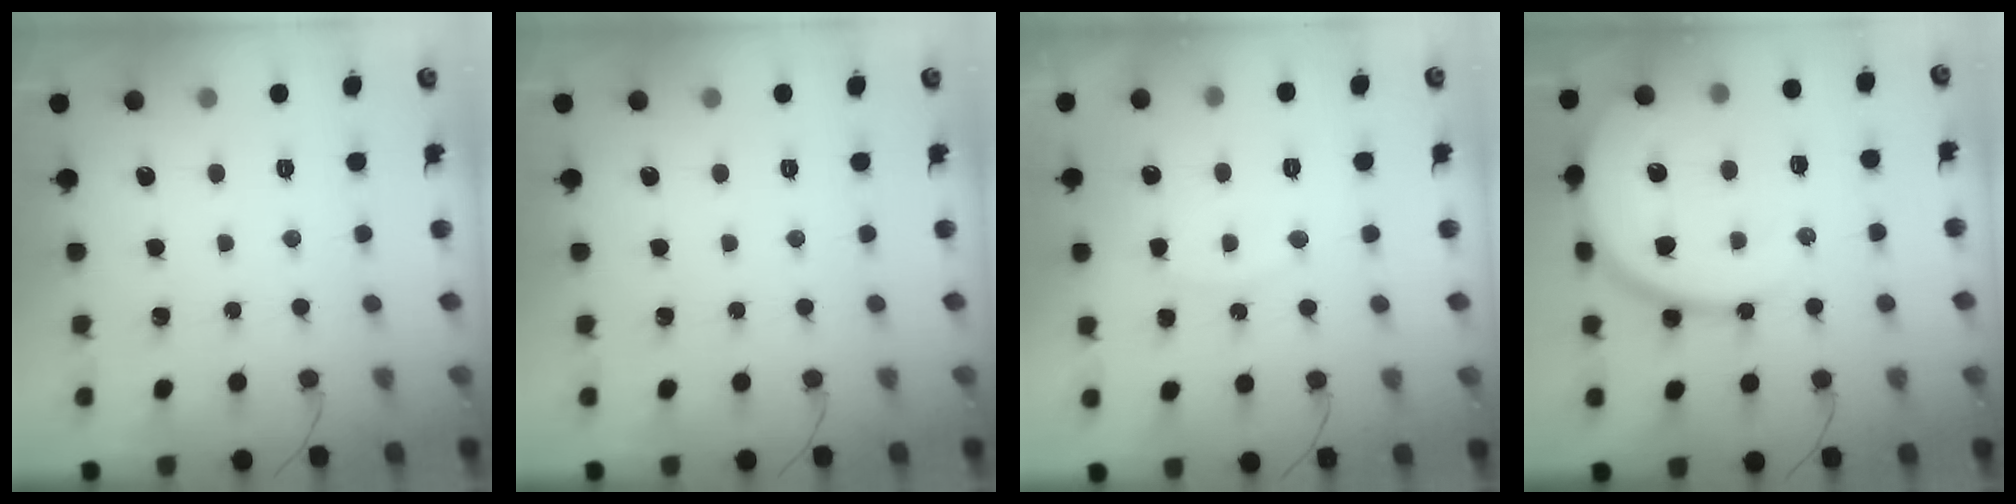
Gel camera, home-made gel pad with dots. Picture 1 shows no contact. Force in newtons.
{"total": 0.0}
{"total": 8.7, "press": 8.7, "slide": 0.2}
{"total": 16.8, "press": 16.7, "slide": 1.7}